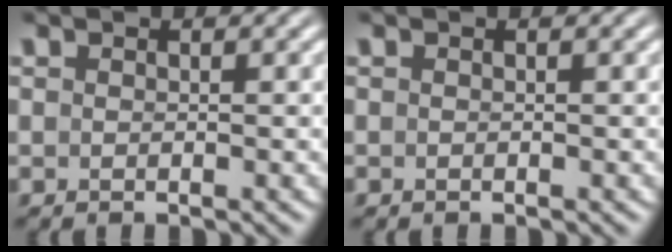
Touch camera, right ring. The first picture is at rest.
{"total": 0.0}